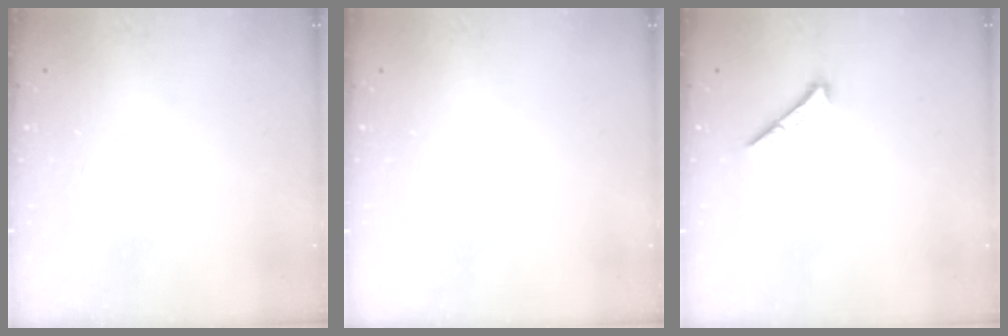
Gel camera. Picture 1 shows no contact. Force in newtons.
{"total": 0.0}
{"total": 0.0}